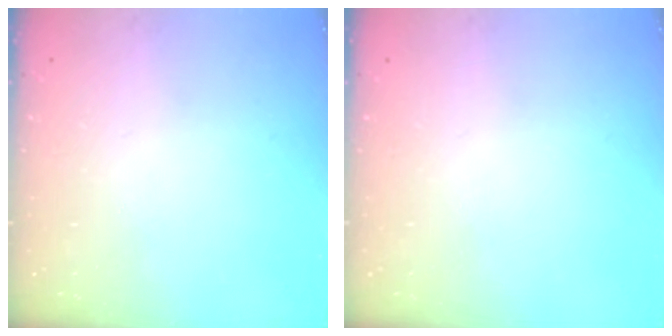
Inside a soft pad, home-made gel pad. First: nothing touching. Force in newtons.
{"total": 0.0}